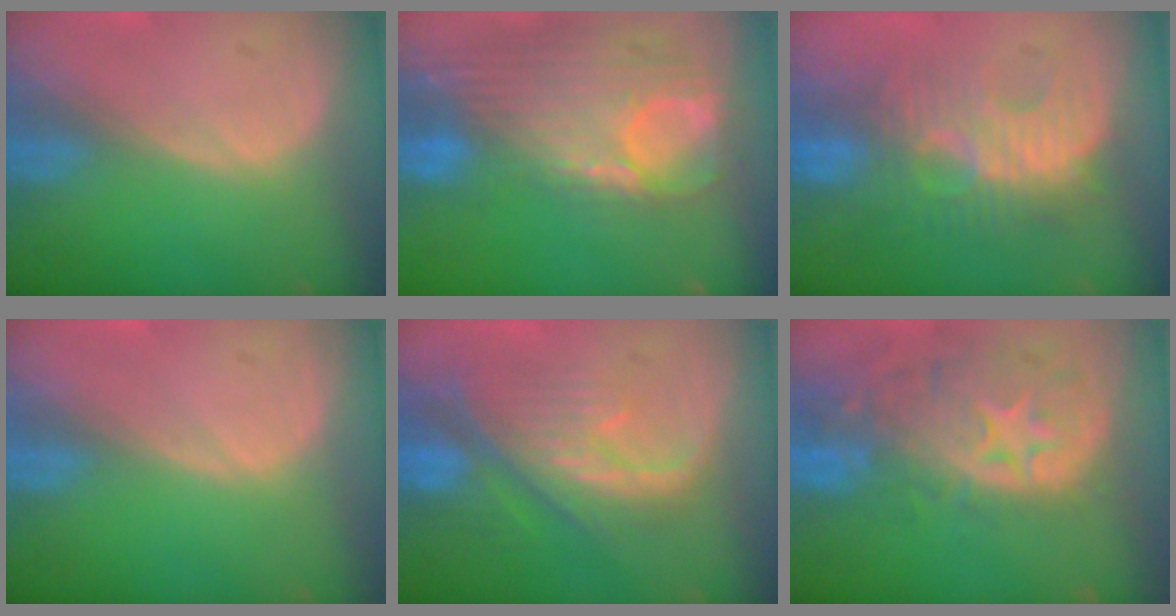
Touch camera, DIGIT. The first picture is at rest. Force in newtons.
{"total": 12.7, "press": 10.7, "slide": 6.7}
{"total": 9.0, "press": 8.9, "slide": 1.7}
{"total": 0.0}
{"total": 10.2, "press": 8.9, "slide": 5.0}
{"total": 12.3, "press": 10.5, "slide": 6.5}